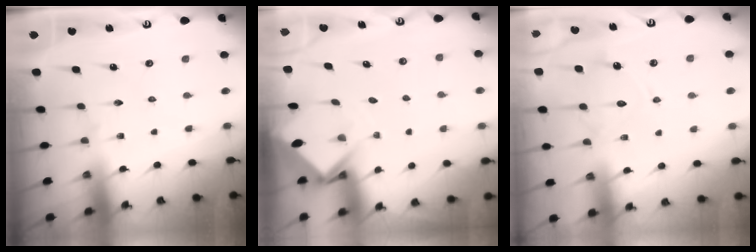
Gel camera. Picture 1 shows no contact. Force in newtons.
{"total": 4.8, "press": 4.8, "slide": 0.3}
{"total": 10.9, "press": 10.8, "slide": 0.9}